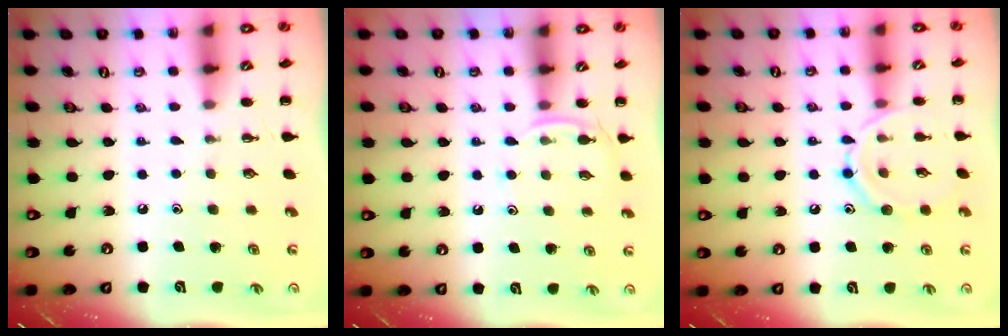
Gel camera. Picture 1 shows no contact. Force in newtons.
{"total": 4.5, "press": 4.3, "slide": 1.3}
{"total": 10.7, "press": 10.6, "slide": 0.6}